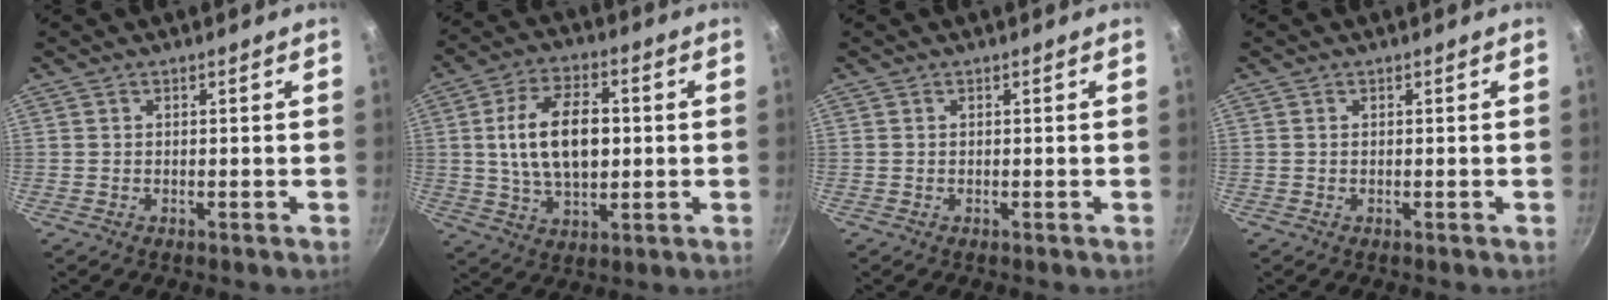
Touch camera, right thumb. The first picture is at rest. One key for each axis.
{"total": 14.3, "fx": 1.1, "fy": 8.2, "fz": 11.6, "tx": -0.184, "ty": 0.010, "tz": 0.020}
{"total": 0.0}
{"total": 0.0}